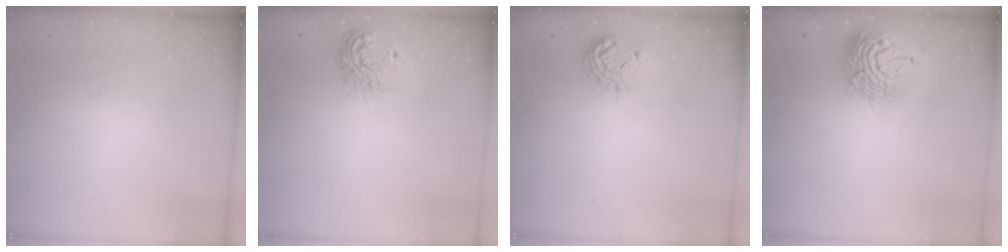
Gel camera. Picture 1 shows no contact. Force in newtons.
{"total": 13.2, "press": 13.2, "slide": 1.1}
{"total": 10.5, "press": 10.5, "slide": 0.8}
{"total": 14.0, "press": 13.9, "slide": 1.5}